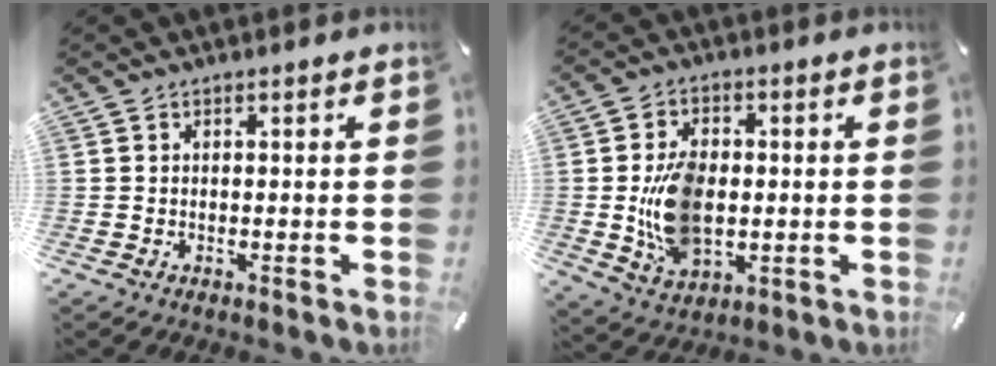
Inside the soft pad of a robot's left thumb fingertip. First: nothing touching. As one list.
[{"total": 12.6, "force": [-0.8, 8.6, 9.2], "torque": [-0.188, 0.001, -0.011]}]